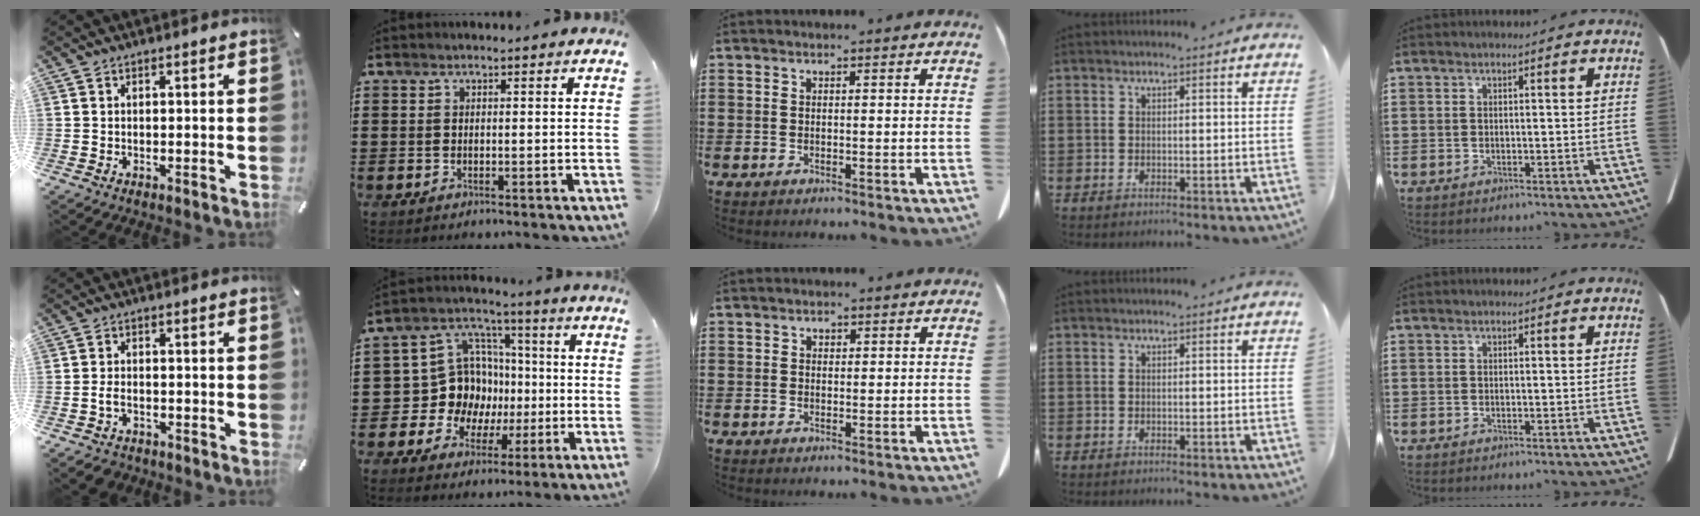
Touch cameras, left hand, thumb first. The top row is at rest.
{"thumb": {"total": 3.1, "force": [-1.6, 2.1, 1.6], "torque": [-0.036, 0.008, -0.033]}, "index": {"total": 11.3, "force": [-0.1, 10.9, 3.3], "torque": [-0.111, -0.006, 0.009]}, "middle": {"total": 0.7, "force": [0.4, 0.6, 0.3], "torque": [-0.007, 0.004, 0.007]}}